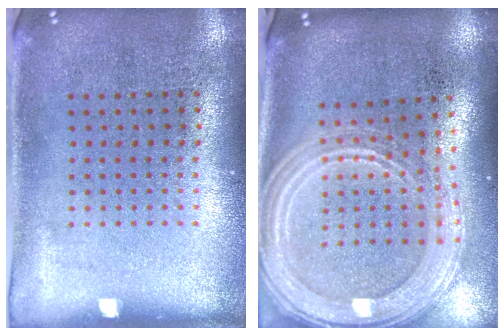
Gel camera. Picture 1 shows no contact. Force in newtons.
{"total": 2.8, "press": 2.3, "slide": 1.5}